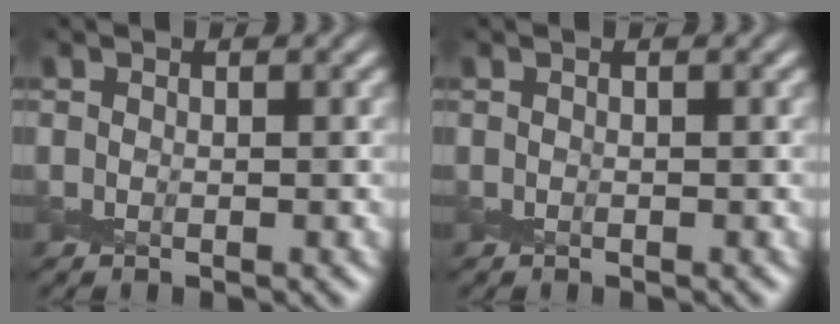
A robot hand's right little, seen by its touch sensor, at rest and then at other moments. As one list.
[{"total": 0.0}]